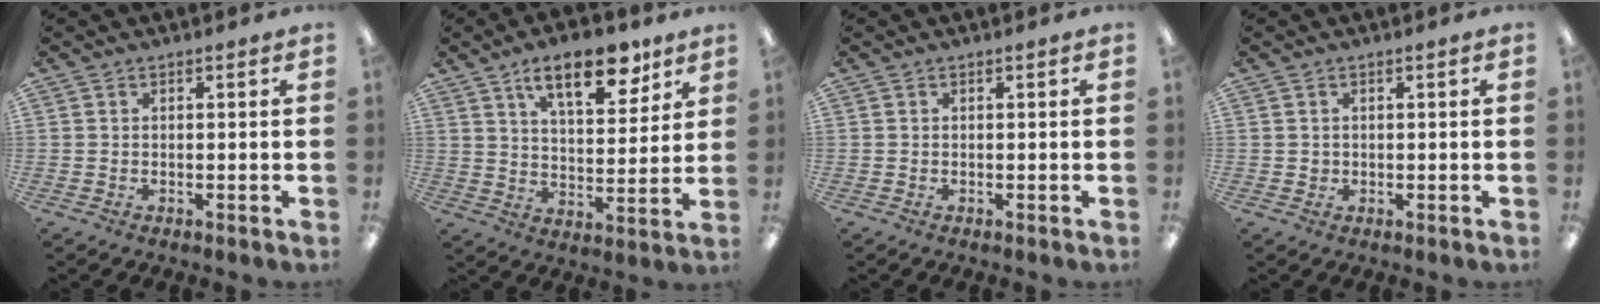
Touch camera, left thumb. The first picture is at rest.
{"total": 14.5, "force": [9.3, 6.1, 9.3], "torque": [-0.126, -0.041, 0.155]}
{"total": 0.0}
{"total": 0.9, "force": [0.1, 0.9, 0.3], "torque": [-0.006, 0.006, 0.000]}